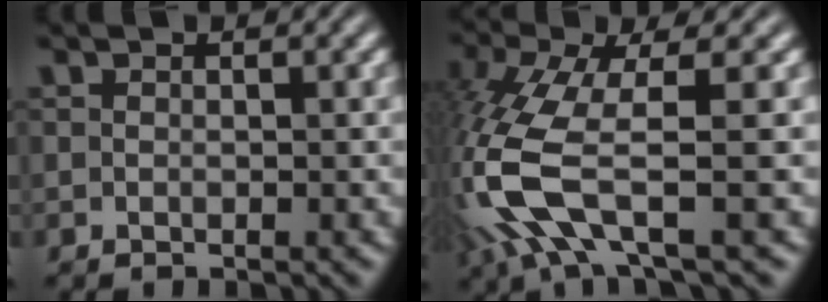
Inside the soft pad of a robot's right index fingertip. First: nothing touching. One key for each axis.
{"total": 6.5, "fx": -0.9, "fy": 2.0, "fz": 6.1, "tx": -0.169, "ty": -0.029, "tz": 0.001}